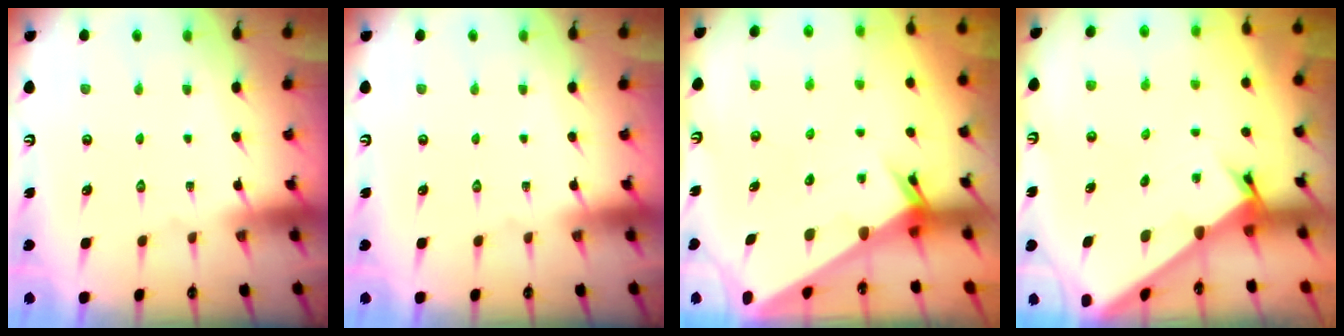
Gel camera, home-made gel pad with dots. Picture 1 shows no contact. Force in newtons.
{"total": 0.0}
{"total": 2.5, "press": 2.5, "slide": 0.1}
{"total": 2.1, "press": 2.1, "slide": 0.2}